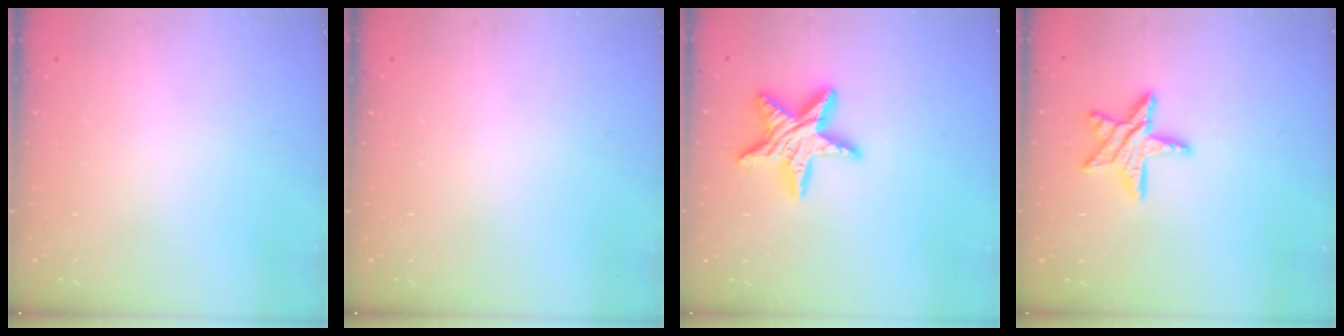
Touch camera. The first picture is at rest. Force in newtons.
{"total": 0.0}
{"total": 14.0, "press": 13.9, "slide": 0.7}
{"total": 11.5, "press": 11.5, "slide": 1.0}